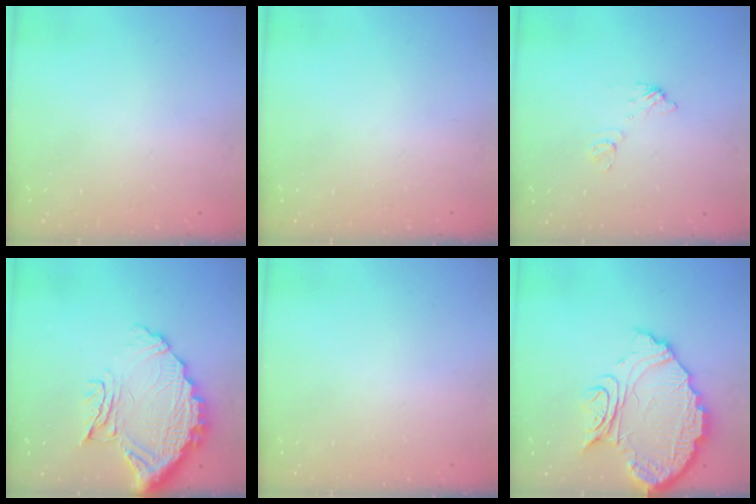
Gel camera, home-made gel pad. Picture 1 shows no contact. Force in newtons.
{"total": 0.0}
{"total": 6.9, "press": 6.8, "slide": 0.5}
{"total": 15.7, "press": 15.6, "slide": 1.3}
{"total": 0.0}
{"total": 15.7, "press": 15.7, "slide": 1.0}